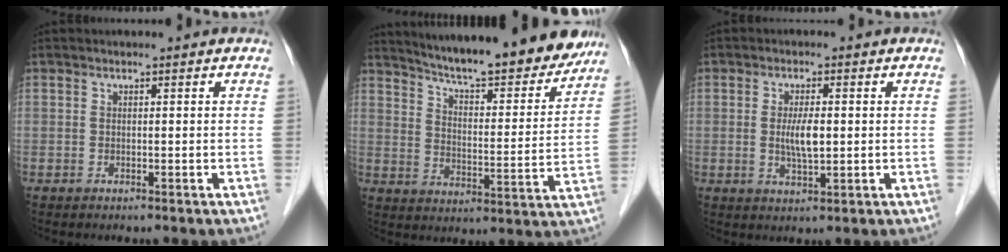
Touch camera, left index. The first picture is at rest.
{"total": 21.4, "force": [19.1, 3.1, 9.1], "torque": [-0.137, -0.029, 0.260]}
{"total": 4.1, "force": [-0.1, 1.0, 4.0], "torque": [-0.078, -0.005, 0.000]}